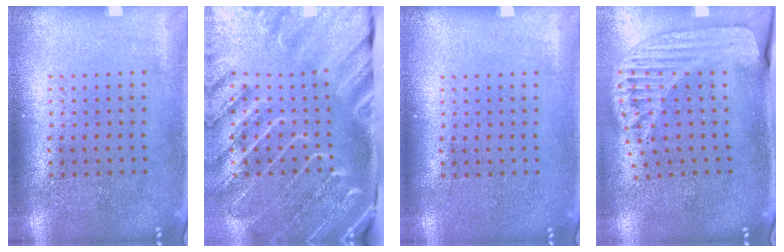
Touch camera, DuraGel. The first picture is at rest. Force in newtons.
{"total": 4.5, "press": 3.3, "slide": 2.9}
{"total": 0.0}
{"total": 1.7, "press": 1.5, "slide": 0.7}